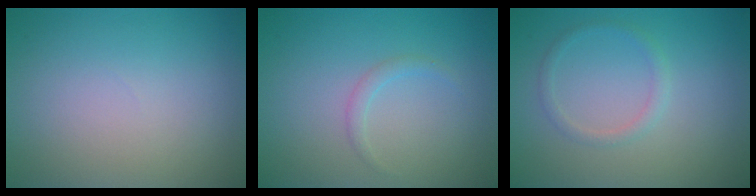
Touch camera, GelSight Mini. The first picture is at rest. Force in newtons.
{"total": 1.0, "press": 1.0, "slide": 0.0}
{"total": 1.2, "press": 1.2, "slide": 0.0}